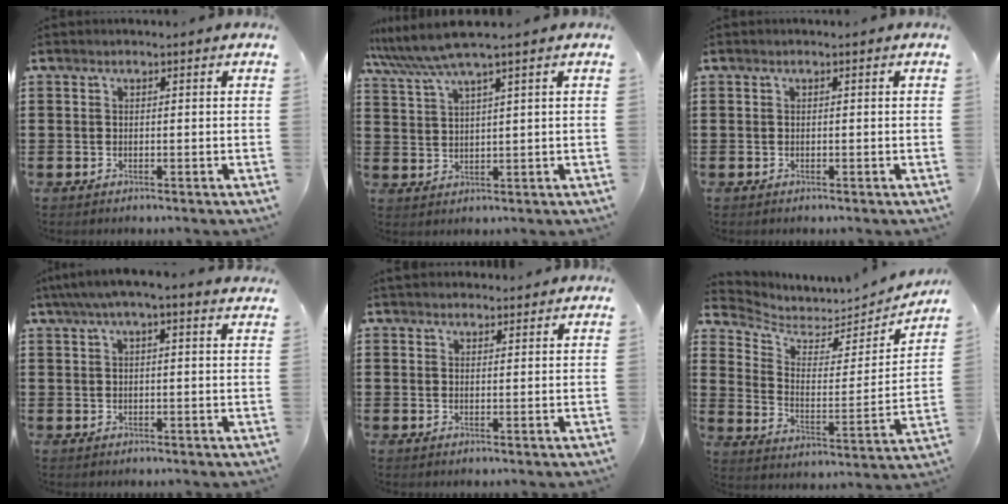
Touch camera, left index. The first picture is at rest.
{"total": 5.2, "force": [3.9, -0.1, 3.4], "torque": [-0.079, -0.011, 0.066]}
{"total": 0.0}
{"total": 3.3, "force": [2.3, 0.4, 2.3], "torque": [-0.050, 0.000, 0.041]}
{"total": 2.1, "force": [2.1, 0.5, 0.0], "torque": [-0.004, -0.003, 0.042]}
{"total": 4.7, "force": [4.4, 1.3, 1.3], "torque": [-0.054, -0.039, 0.073]}